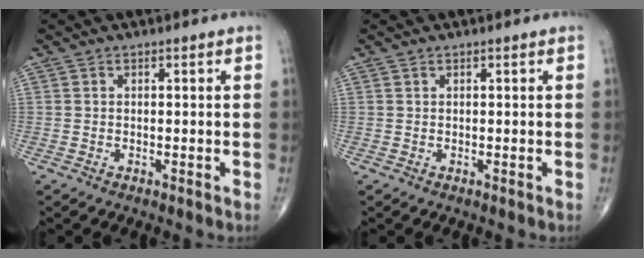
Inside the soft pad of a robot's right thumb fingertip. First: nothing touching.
{"total": 0.0}